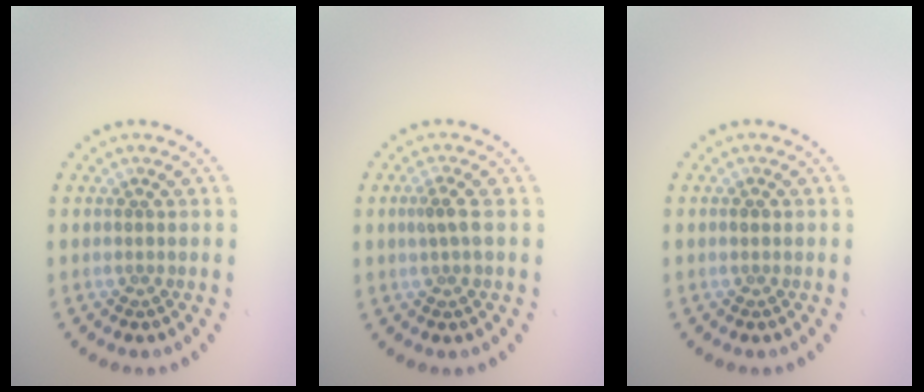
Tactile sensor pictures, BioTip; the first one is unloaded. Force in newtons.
{"total": 1.4, "press": 1.2, "slide": 0.7}
{"total": 0.6, "press": 0.6, "slide": 0.1}